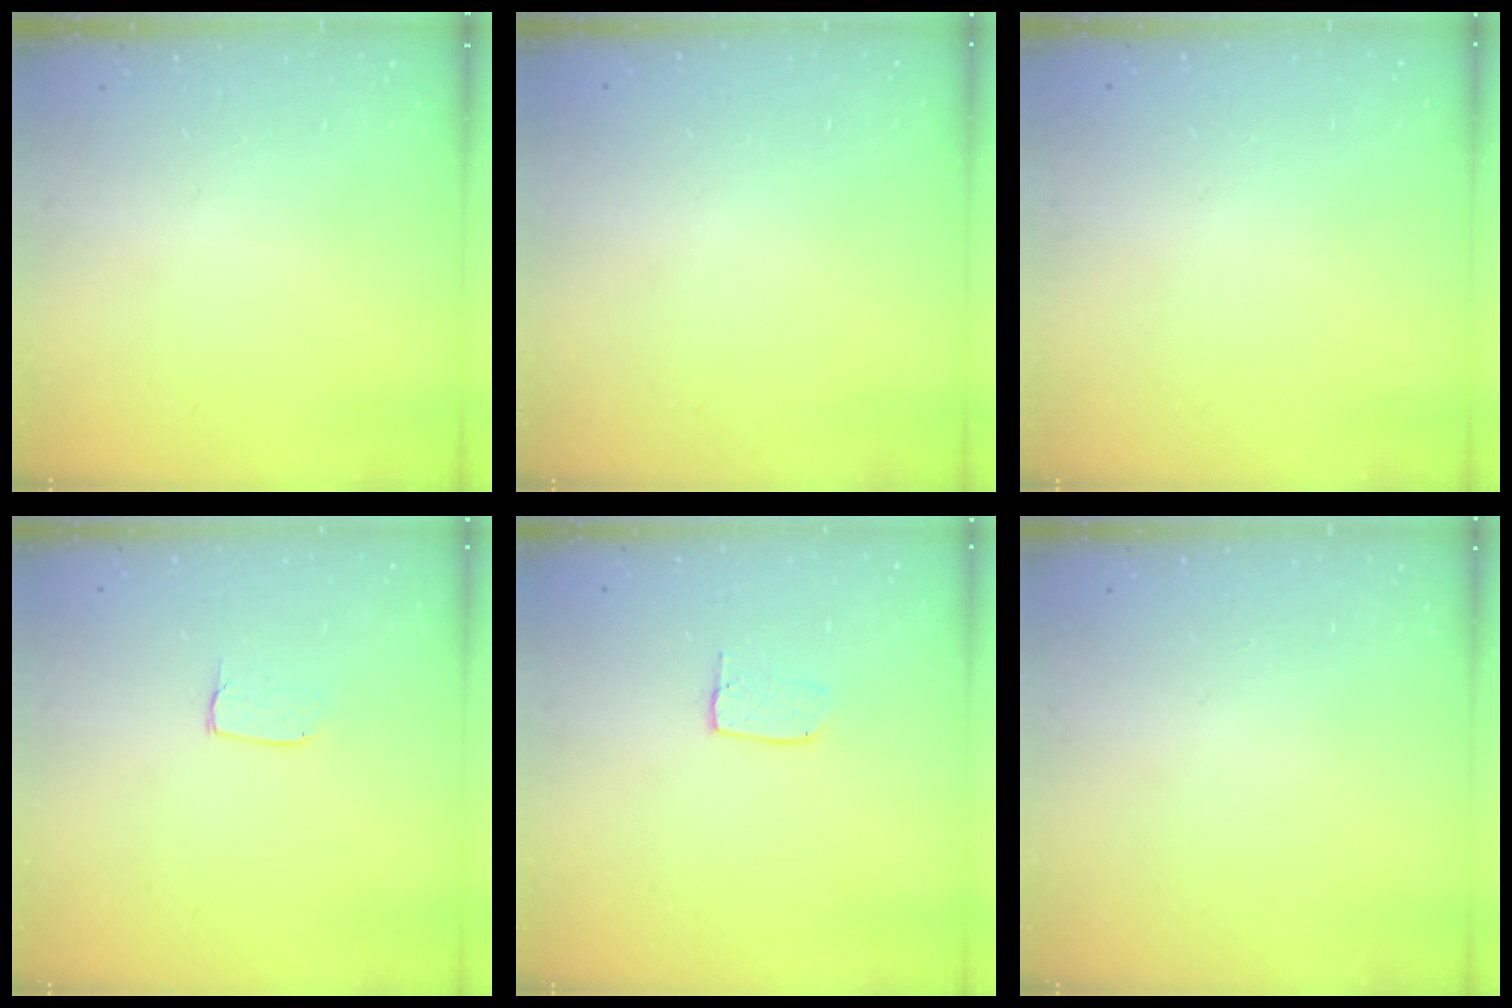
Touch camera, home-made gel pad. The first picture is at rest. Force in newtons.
{"total": 0.0}
{"total": 0.0}
{"total": 4.9, "press": 4.8, "slide": 0.4}
{"total": 5.5, "press": 5.5, "slide": 0.4}
{"total": 0.0}